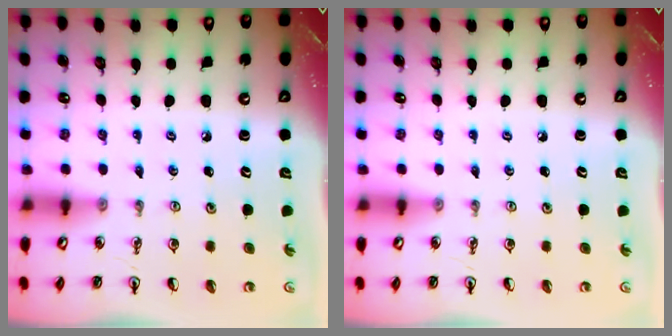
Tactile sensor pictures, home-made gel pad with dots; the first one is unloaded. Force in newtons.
{"total": 0.0}